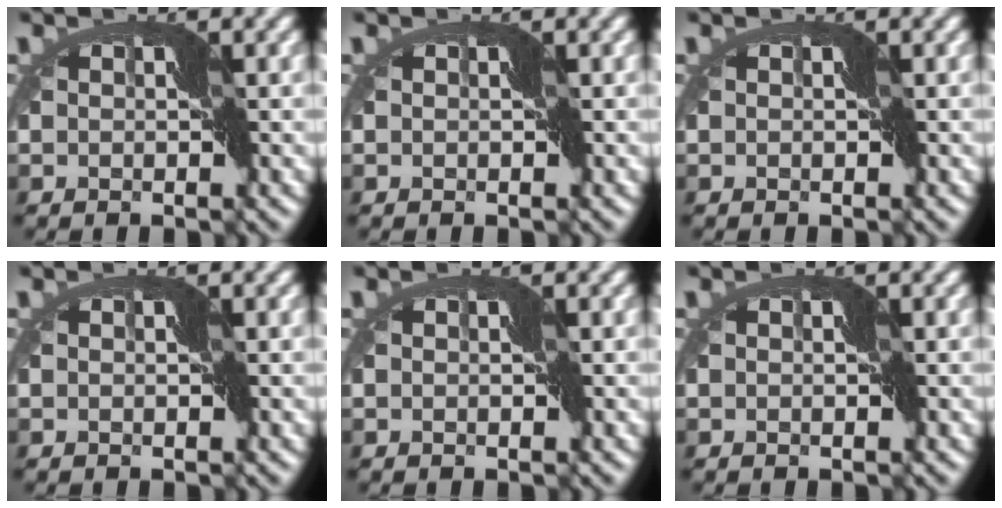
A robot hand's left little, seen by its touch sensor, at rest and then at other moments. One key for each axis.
{"total": 0.0}
{"total": 0.0}
{"total": 0.0}
{"total": 0.0}
{"total": 0.0}